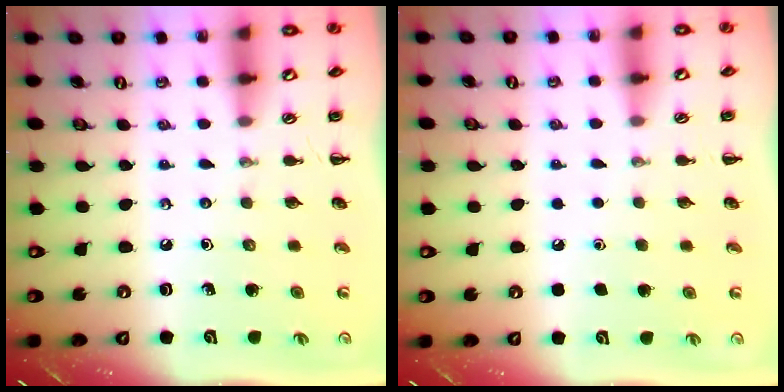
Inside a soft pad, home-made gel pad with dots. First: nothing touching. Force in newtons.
{"total": 1.8, "press": 1.8, "slide": 0.1}